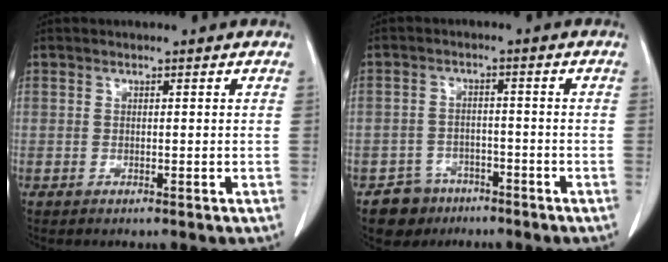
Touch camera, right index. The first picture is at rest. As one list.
[{"total": 4.8, "force": [-3.1, 3.6, 0.5], "torque": [-0.008, 0.012, -0.043]}]